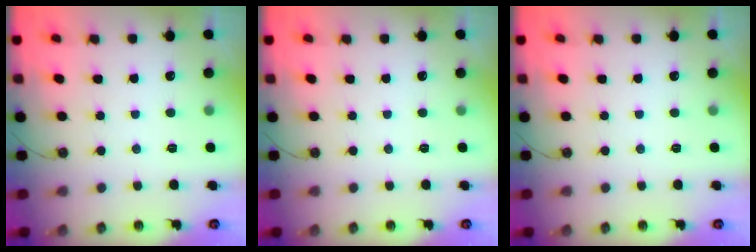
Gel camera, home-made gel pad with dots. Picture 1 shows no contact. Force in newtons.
{"total": 0.0}
{"total": 0.0}